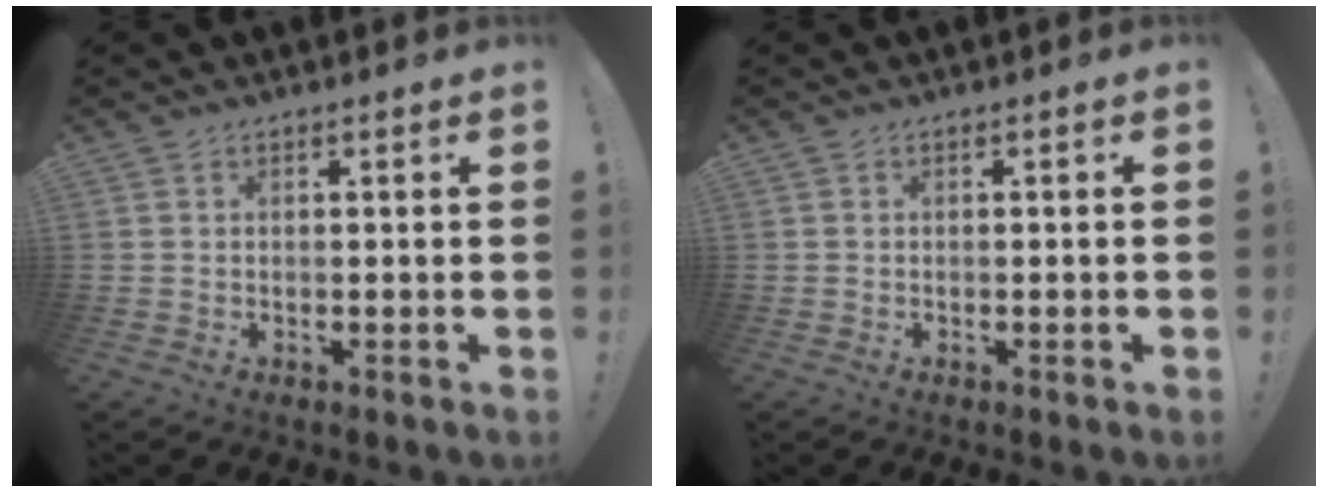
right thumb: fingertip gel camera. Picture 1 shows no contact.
{"total": 0.8, "force": [-0.5, -0.2, 0.6], "torque": [-0.015, 0.001, -0.008]}